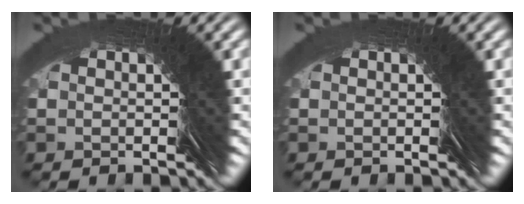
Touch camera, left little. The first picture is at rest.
{"total": 0.0}